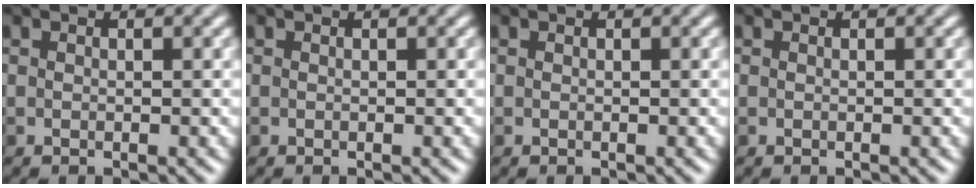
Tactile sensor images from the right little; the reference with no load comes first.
{"total": 0.0}
{"total": 0.0}
{"total": 0.0}